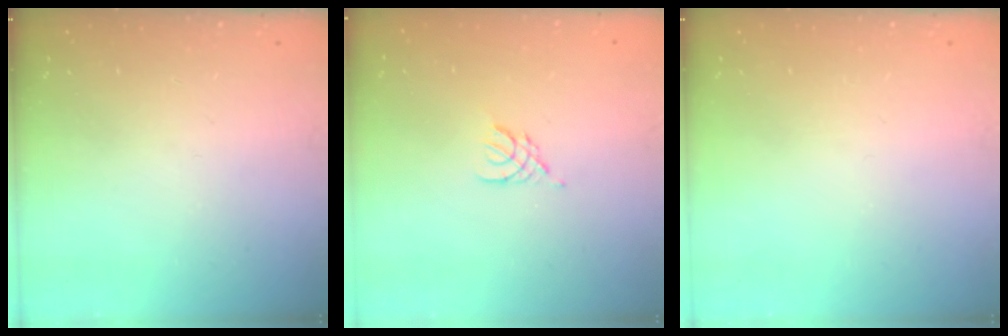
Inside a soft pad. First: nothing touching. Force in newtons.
{"total": 2.9, "press": 2.8, "slide": 0.6}
{"total": 0.0}